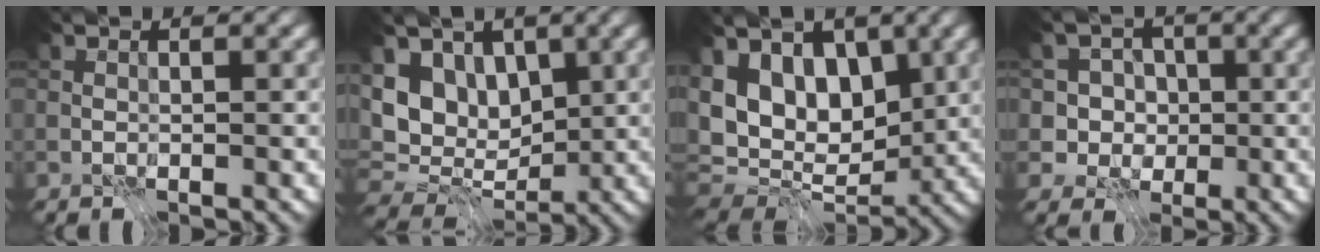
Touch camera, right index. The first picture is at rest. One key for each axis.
{"total": 6.9, "fx": 1.6, "fy": 4.7, "fz": 4.8, "tx": -0.074, "ty": 0.000, "tz": 0.012}
{"total": 10.7, "fx": 2.8, "fy": 7.0, "fz": 7.7, "tx": -0.136, "ty": 0.016, "tz": 0.035}
{"total": 4.6, "fx": 0.6, "fy": 4.3, "fz": 1.4, "tx": -0.005, "ty": 0.005, "tz": -0.003}